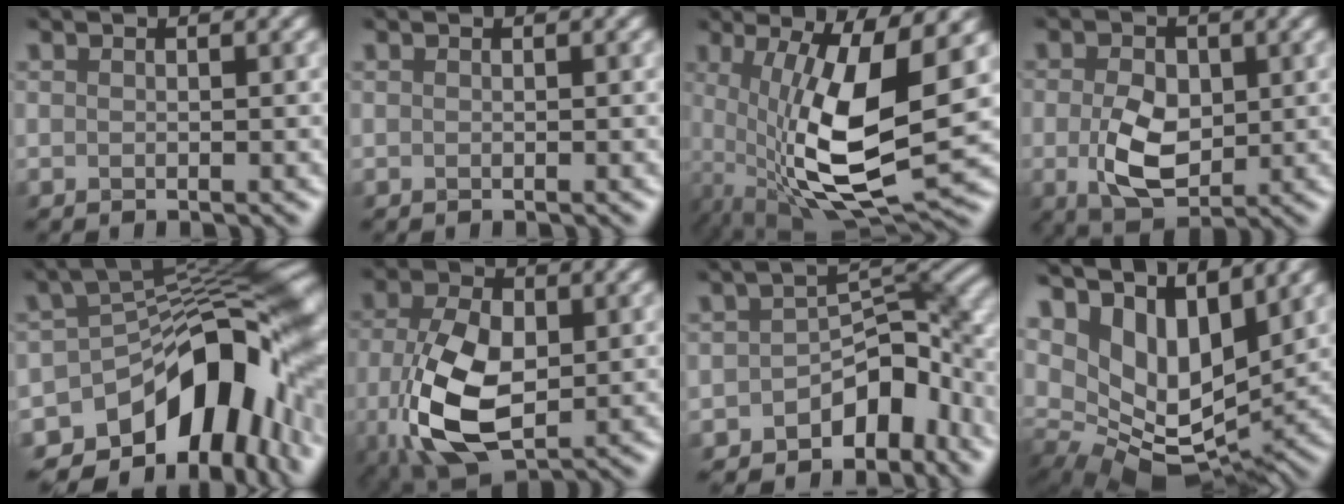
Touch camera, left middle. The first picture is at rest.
{"total": 0.0}
{"total": 11.5, "force": [-0.5, 3.3, 11.0], "torque": [-0.210, -0.020, -0.004]}
{"total": 4.5, "force": [-0.4, 2.8, 3.6], "torque": [-0.076, -0.008, -0.007]}
{"total": 14.5, "force": [-6.6, 7.6, 10.4], "torque": [-0.128, 0.007, -0.110]}
{"total": 8.5, "force": [-1.4, 4.8, 6.9], "torque": [-0.164, -0.011, -0.025]}
{"total": 6.8, "force": [-4.5, 3.2, 3.9], "torque": [-0.032, 0.005, -0.083]}
{"total": 8.2, "force": [4.8, 4.2, 5.3], "torque": [-0.099, 0.001, 0.089]}